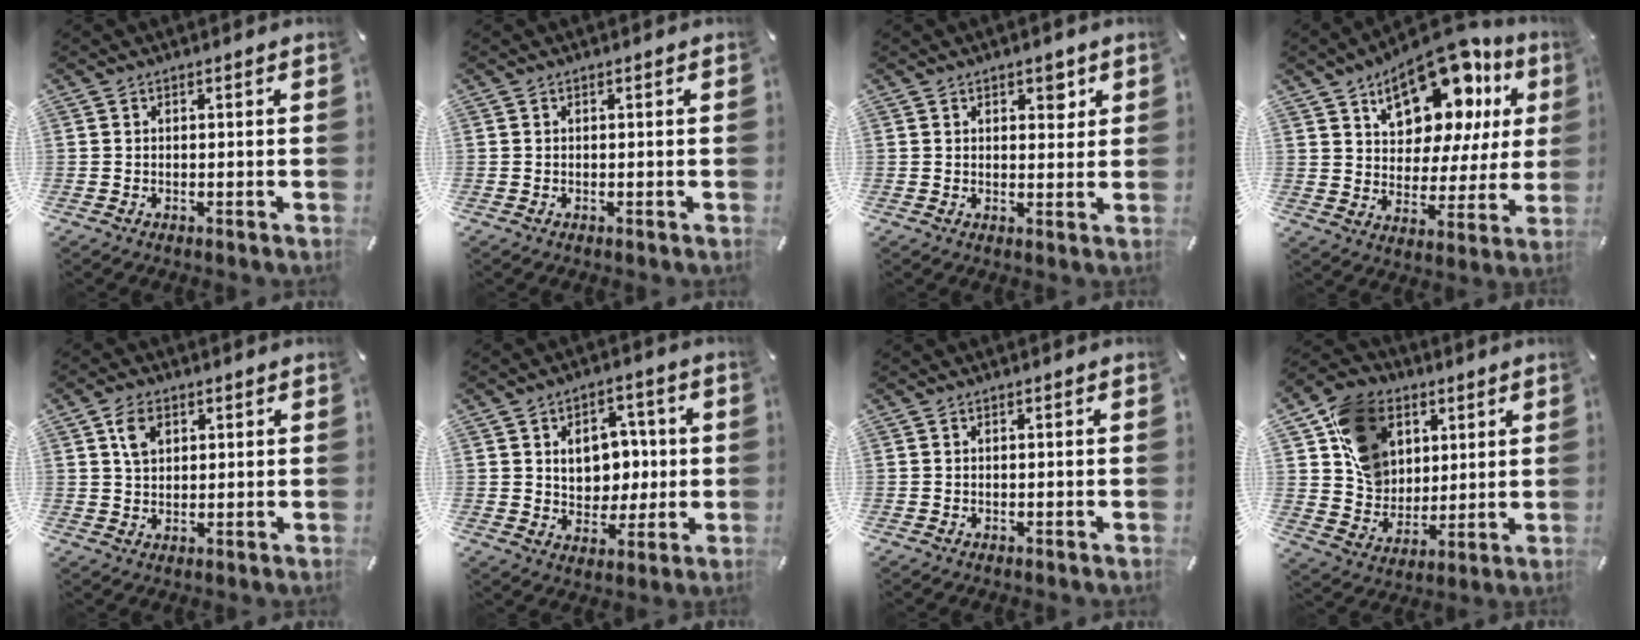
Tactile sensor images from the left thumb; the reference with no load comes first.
{"total": 0.0}
{"total": 3.2, "force": [1.7, 2.2, 1.7], "torque": [0.002, -0.011, 0.020]}
{"total": 18.4, "force": [12.3, 10.2, 9.1], "torque": [-0.134, -0.085, 0.213]}
{"total": 5.1, "force": [2.1, 3.7, 2.9], "torque": [-0.048, 0.001, 0.036]}
{"total": 9.7, "force": [1.1, 8.3, 5.0], "torque": [-0.059, 0.000, 0.019]}
{"total": 0.0}
{"total": 14.7, "force": [5.5, 12.1, 6.3], "torque": [-0.121, -0.011, 0.110]}